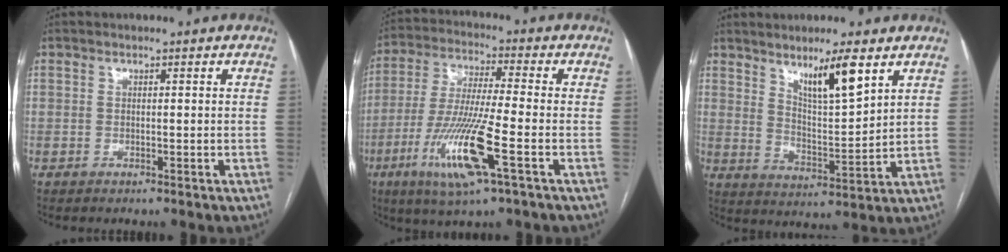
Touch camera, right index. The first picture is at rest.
{"total": 14.0, "force": [-5.5, 0.4, 12.9], "torque": [-0.270, -0.023, -0.103]}
{"total": 8.7, "force": [5.5, 0.8, 6.7], "torque": [-0.120, -0.010, 0.101]}